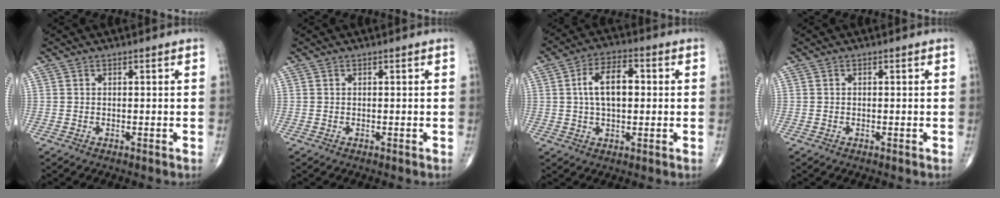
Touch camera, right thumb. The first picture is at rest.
{"total": 0.0}
{"total": 9.4, "force": [1.0, 5.1, 7.8], "torque": [-0.130, 0.016, 0.014]}
{"total": 0.0}